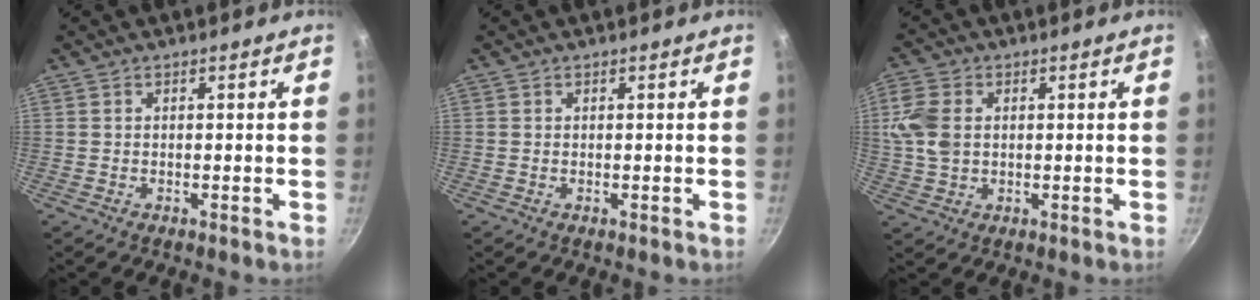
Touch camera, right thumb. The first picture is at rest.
{"total": 0.0}
{"total": 7.5, "force": [1.1, 5.4, 5.1], "torque": [-0.100, 0.005, 0.019]}